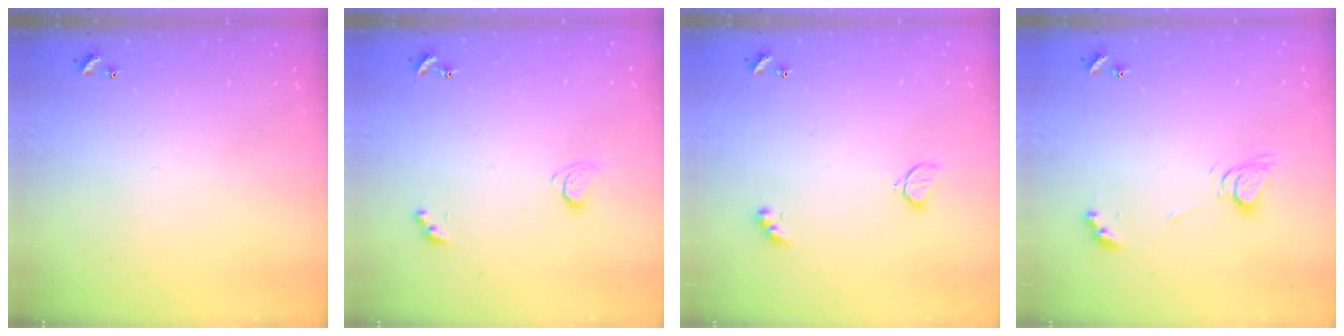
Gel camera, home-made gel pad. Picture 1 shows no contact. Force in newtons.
{"total": 1.7, "press": 1.7, "slide": 0.3}
{"total": 2.6, "press": 2.6, "slide": 0.5}
{"total": 6.3, "press": 6.3, "slide": 0.3}